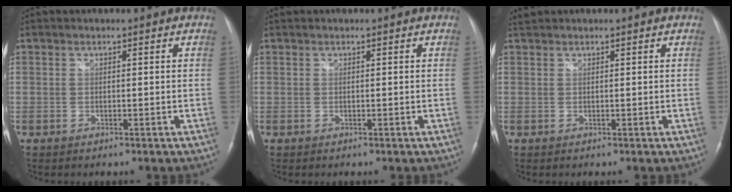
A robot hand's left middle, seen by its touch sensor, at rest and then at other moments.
{"total": 0.0}
{"total": 0.9, "force": [0.9, -0.1, 0.1], "torque": [-0.012, 0.014, 0.023]}